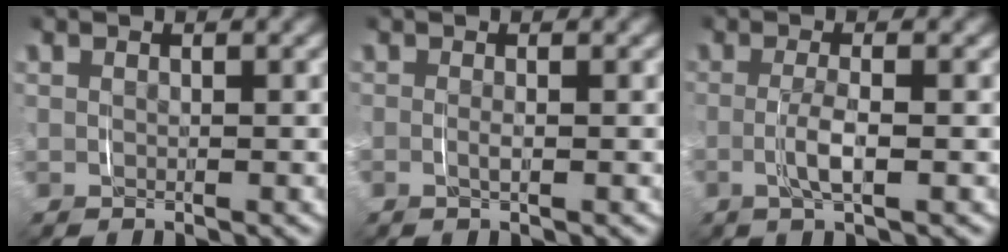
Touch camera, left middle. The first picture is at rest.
{"total": 0.7, "force": [-0.4, -0.4, 0.3], "torque": [-0.010, -0.002, -0.011]}
{"total": 2.2, "force": [-0.9, 0.0, 2.0], "torque": [-0.041, -0.004, -0.019]}